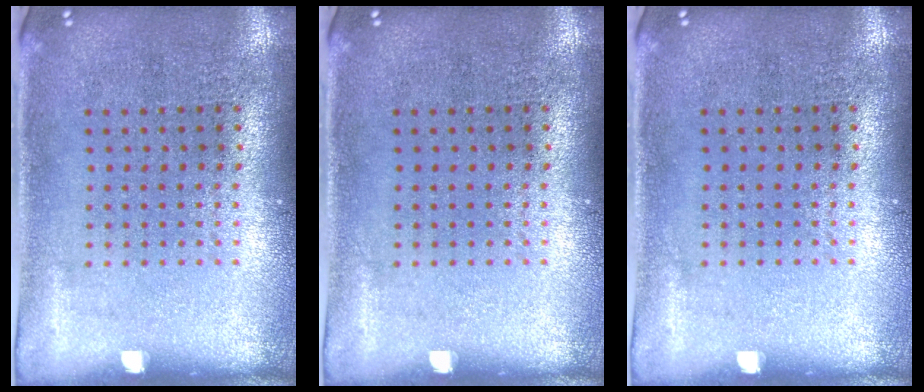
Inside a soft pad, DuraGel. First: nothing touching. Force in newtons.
{"total": 0.0}
{"total": 0.0}